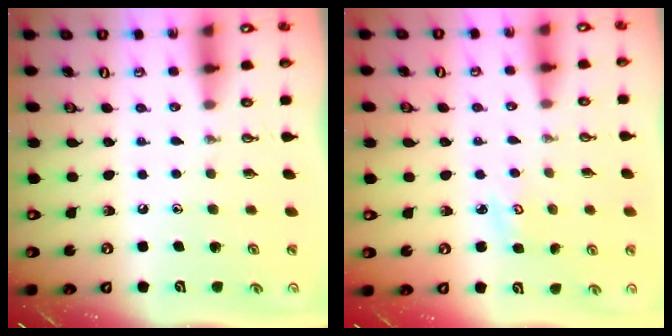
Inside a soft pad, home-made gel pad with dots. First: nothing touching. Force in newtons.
{"total": 2.5, "press": 2.5, "slide": 0.4}